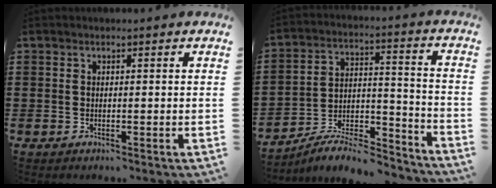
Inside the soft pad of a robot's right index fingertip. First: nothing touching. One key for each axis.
{"total": 8.4, "fx": -7.5, "fy": 2.0, "fz": 3.0, "tx": -0.040, "ty": 0.022, "tz": -0.142}